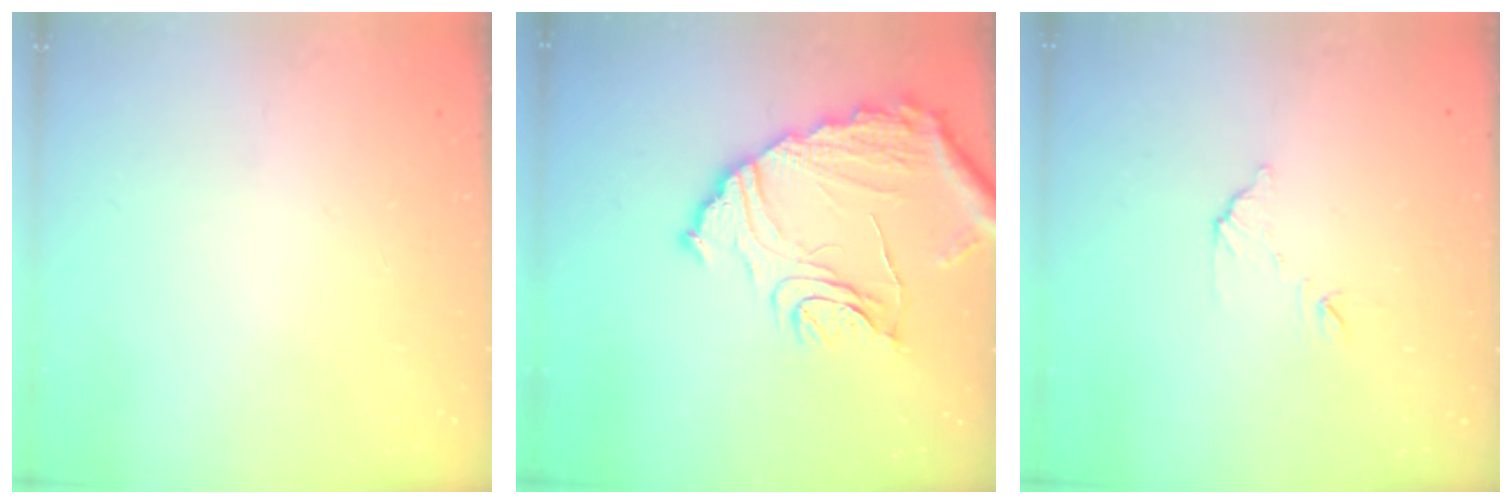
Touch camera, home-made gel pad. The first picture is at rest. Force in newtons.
{"total": 16.7, "press": 16.6, "slide": 1.3}
{"total": 7.2, "press": 7.2, "slide": 0.4}